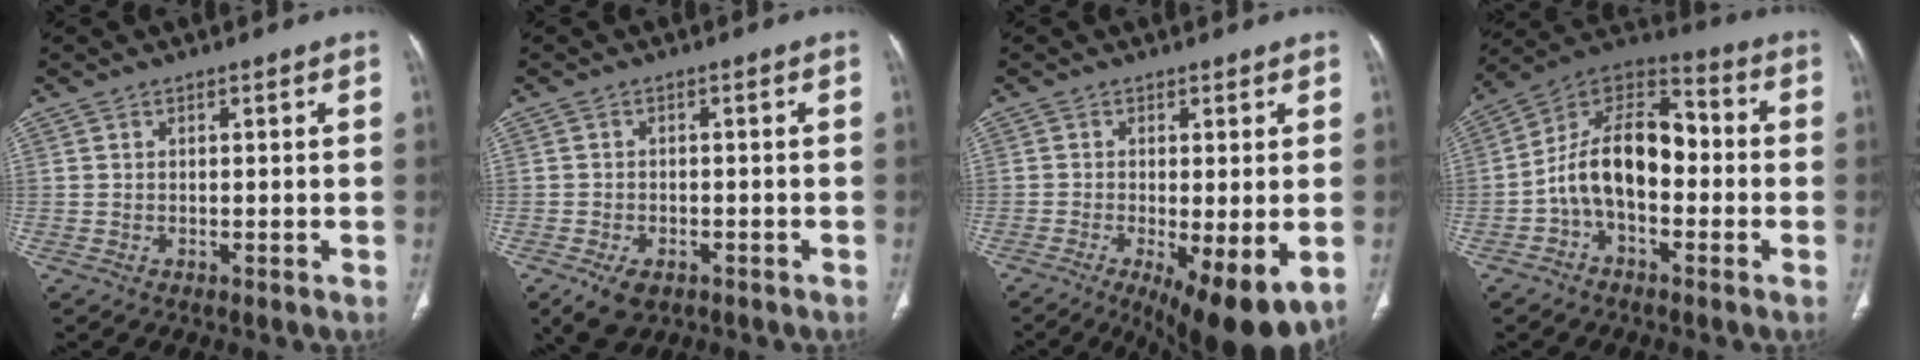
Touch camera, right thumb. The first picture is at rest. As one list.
[{"total": 5.8, "force": [-3.3, 3.4, 3.3], "torque": [-0.060, 0.003, -0.049]}, {"total": 12.3, "force": [-4.2, 3.7, 10.9], "torque": [-0.161, -0.021, -0.058]}, {"total": 14.6, "force": [-2.3, 8.7, 11.5], "torque": [-0.183, 0.053, -0.051]}]